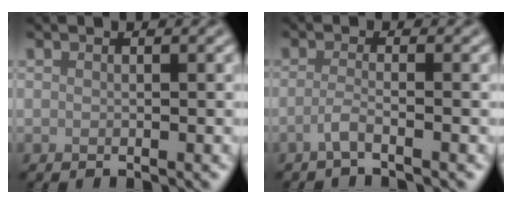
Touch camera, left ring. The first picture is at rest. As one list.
[{"total": 1.9, "force": [-1.2, 0.4, 1.4], "torque": [-0.025, -0.002, -0.033]}]